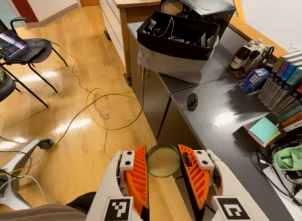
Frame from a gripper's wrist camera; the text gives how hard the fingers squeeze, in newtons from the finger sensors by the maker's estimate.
{"total": 9.2, "left": 9.1, "right": 9.3}